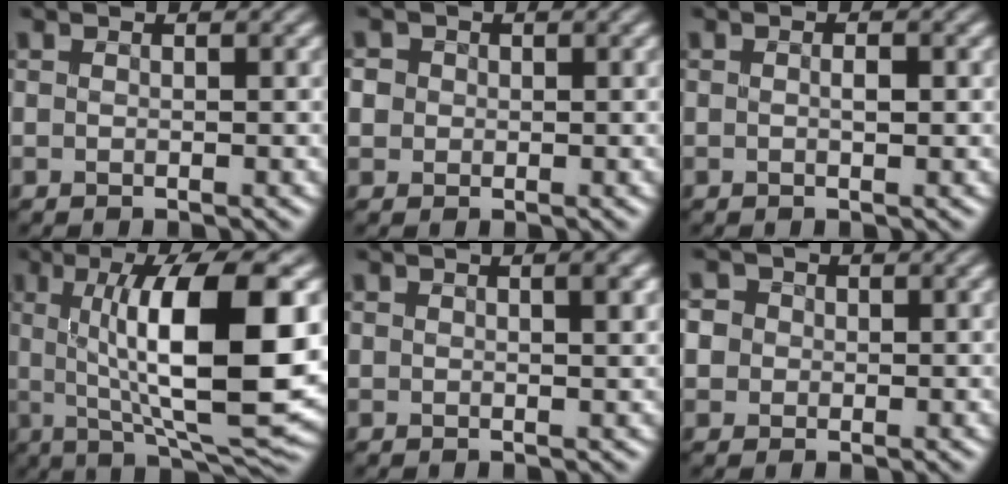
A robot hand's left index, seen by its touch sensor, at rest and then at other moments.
{"total": 1.1, "force": [-0.2, 1.1, -0.1], "torque": [-0.006, -0.002, 0.004]}
{"total": 0.7, "force": [-0.3, -0.1, 0.6], "torque": [-0.019, 0.002, 0.001]}
{"total": 12.5, "force": [1.1, 3.0, 12.1], "torque": [-0.184, 0.000, 0.029]}
{"total": 1.4, "force": [0.7, 0.3, 1.2], "torque": [-0.013, 0.005, 0.015]}
{"total": 2.5, "force": [0.3, 2.4, 0.7], "torque": [-0.019, 0.015, 0.004]}